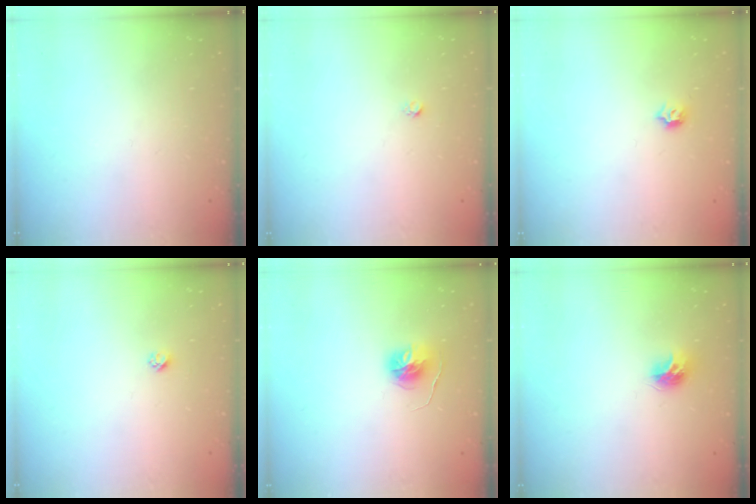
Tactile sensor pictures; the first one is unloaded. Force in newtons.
{"total": 1.6, "press": 1.5, "slide": 0.1}
{"total": 3.7, "press": 3.6, "slide": 0.6}
{"total": 2.3, "press": 2.3, "slide": 0.2}
{"total": 6.4, "press": 6.4, "slide": 0.6}
{"total": 7.8, "press": 7.8, "slide": 0.4}